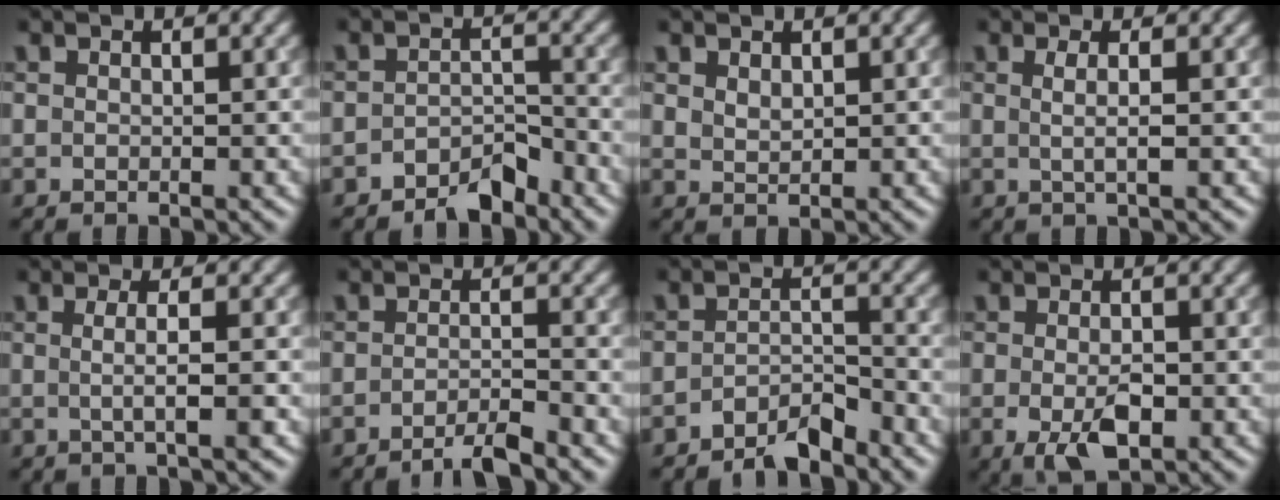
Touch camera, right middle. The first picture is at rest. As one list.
[{"total": 2.9, "force": [-2.4, 1.1, 1.2], "torque": [-0.017, 0.011, -0.045]}, {"total": 1.2, "force": [0.7, 0.7, 0.7], "torque": [-0.016, -0.001, 0.019]}, {"total": 1.9, "force": [0.1, 0.5, 1.9], "torque": [-0.034, 0.001, -0.002]}, {"total": 2.6, "force": [-0.1, 0.6, 2.5], "torque": [-0.040, -0.004, -0.008]}, {"total": 2.8, "force": [-2.0, 0.5, 1.9], "torque": [-0.023, 0.004, -0.045]}, {"total": 3.0, "force": [-2.5, 0.8, 1.4], "torque": [-0.021, 0.008, -0.050]}, {"total": 3.7, "force": [-1.1, 1.6, 3.2], "torque": [-0.060, -0.010, -0.018]}]